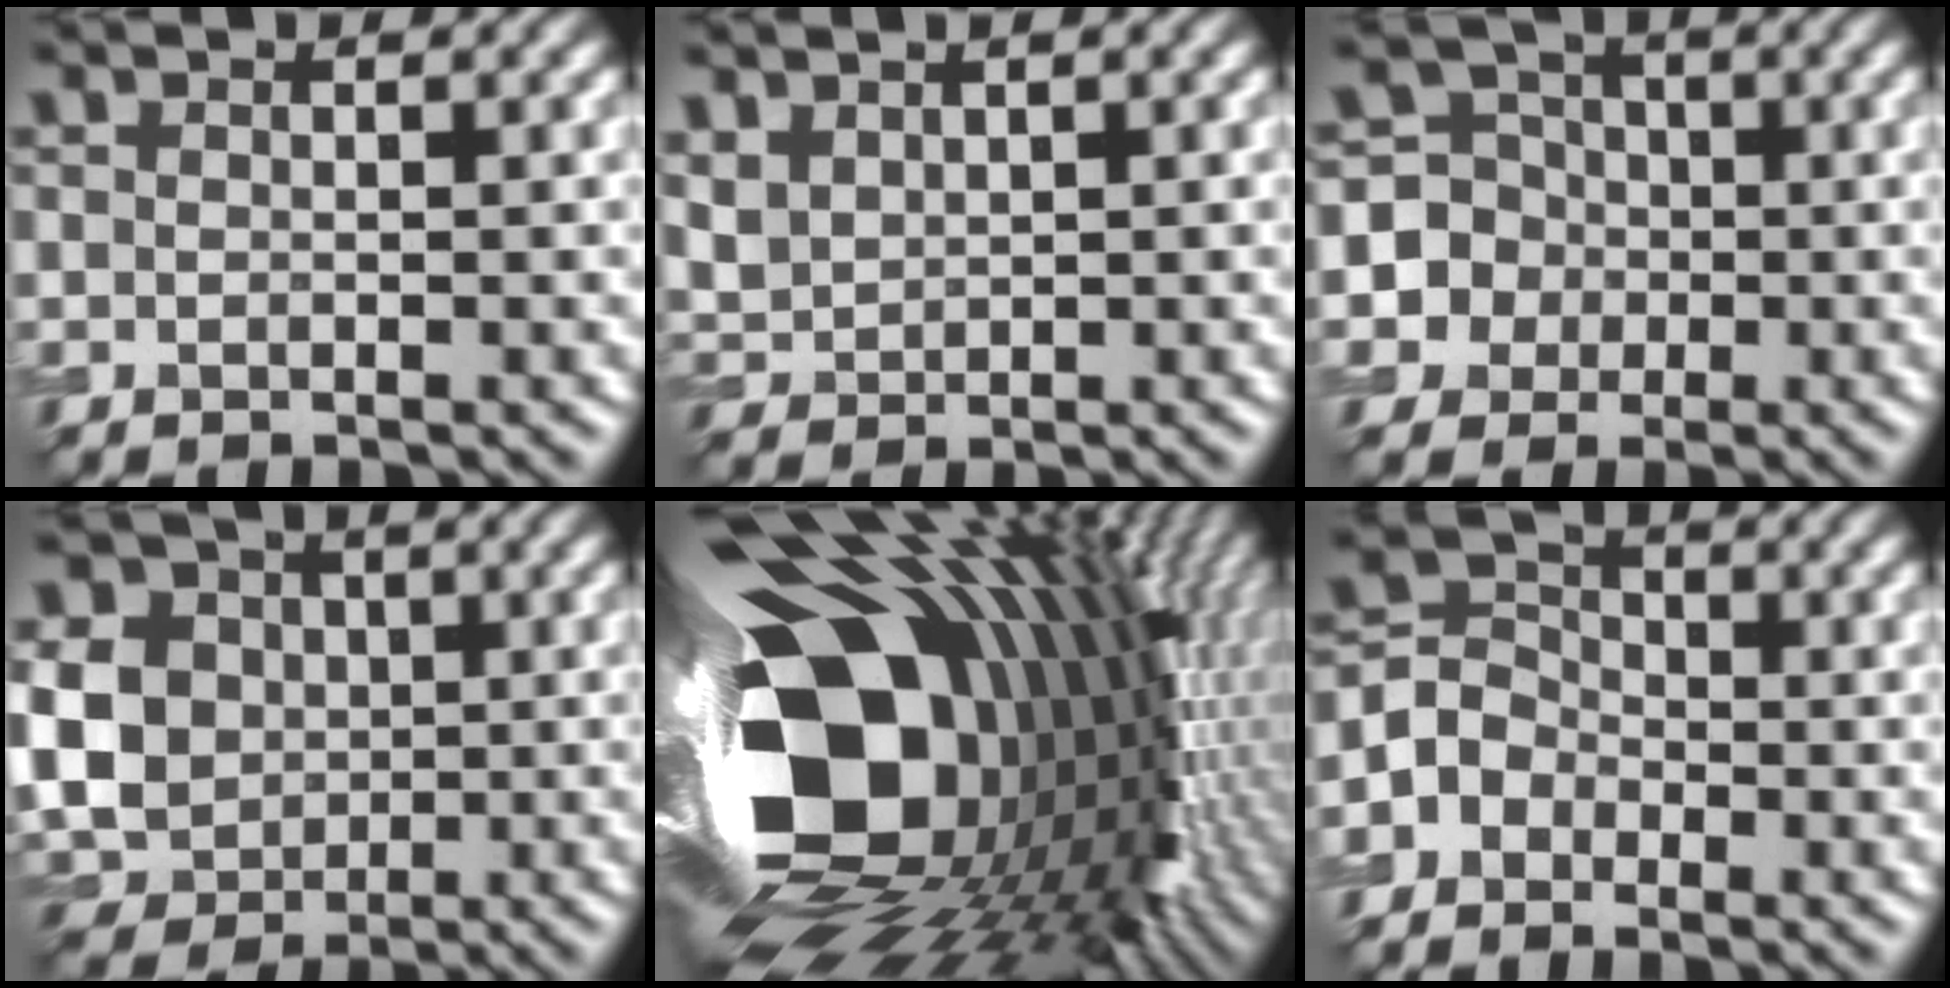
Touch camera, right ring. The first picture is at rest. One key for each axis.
{"total": 1.8, "fx": 1.4, "fy": 1.1, "fz": 0.3, "tx": -0.021, "ty": 0.010, "tz": 0.043}
{"total": 5.6, "fx": -1.0, "fy": 5.5, "fz": 0.0, "tx": 0.015, "ty": 0.032, "tz": -0.040}
{"total": 8.8, "fx": 0.5, "fy": 7.7, "fz": 4.3, "tx": -0.115, "ty": 0.015, "tz": -0.001}
{"total": 19.8, "fx": -0.4, "fy": 13.3, "fz": 14.6, "tx": -0.299, "ty": -0.055, "tz": 0.029}
{"total": 2.6, "fx": -1.6, "fy": 2.0, "fz": 0.2, "tx": -0.010, "ty": 0.018, "tz": -0.035}